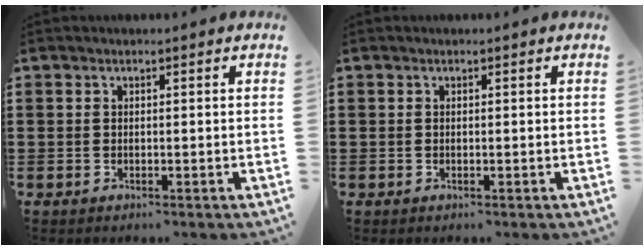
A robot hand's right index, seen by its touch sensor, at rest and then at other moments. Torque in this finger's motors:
{"motor_torque": [0.00, 0.00, 0.00, -0.01]}